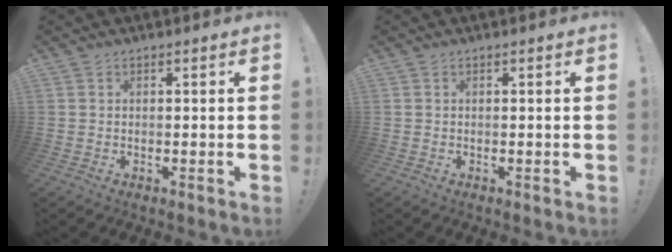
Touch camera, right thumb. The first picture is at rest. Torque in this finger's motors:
{"motor_torque": [-0.35, -0.35, 0.00, 0.00, 0.00]}